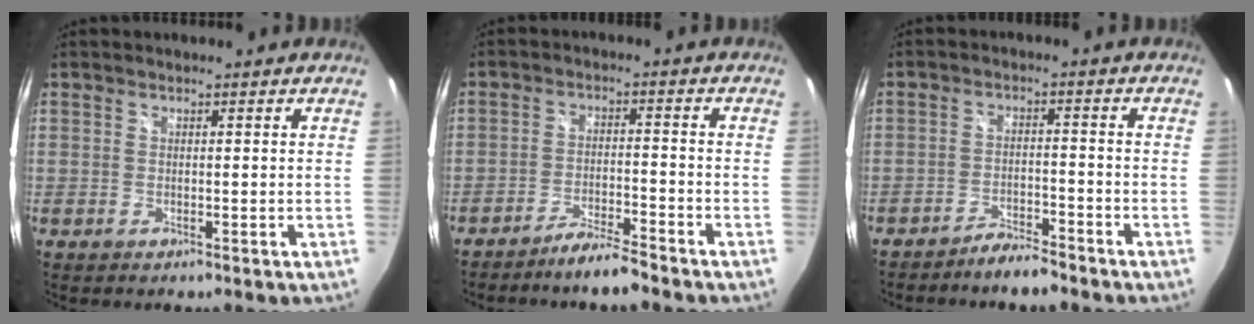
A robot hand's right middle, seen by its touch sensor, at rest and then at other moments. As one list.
[{"total": 5.3, "force": [-4.8, -0.3, 2.2], "torque": [-0.065, 0.002, -0.083]}, {"total": 4.5, "force": [-4.2, 0.4, 1.5], "torque": [-0.049, 0.003, -0.070]}]